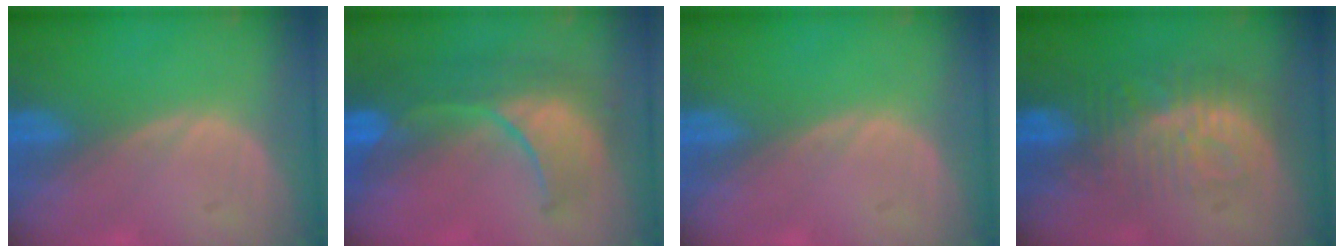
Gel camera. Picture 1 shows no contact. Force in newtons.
{"total": 10.0, "press": 9.2, "slide": 4.1}
{"total": 0.0}
{"total": 9.4, "press": 8.5, "slide": 3.9}